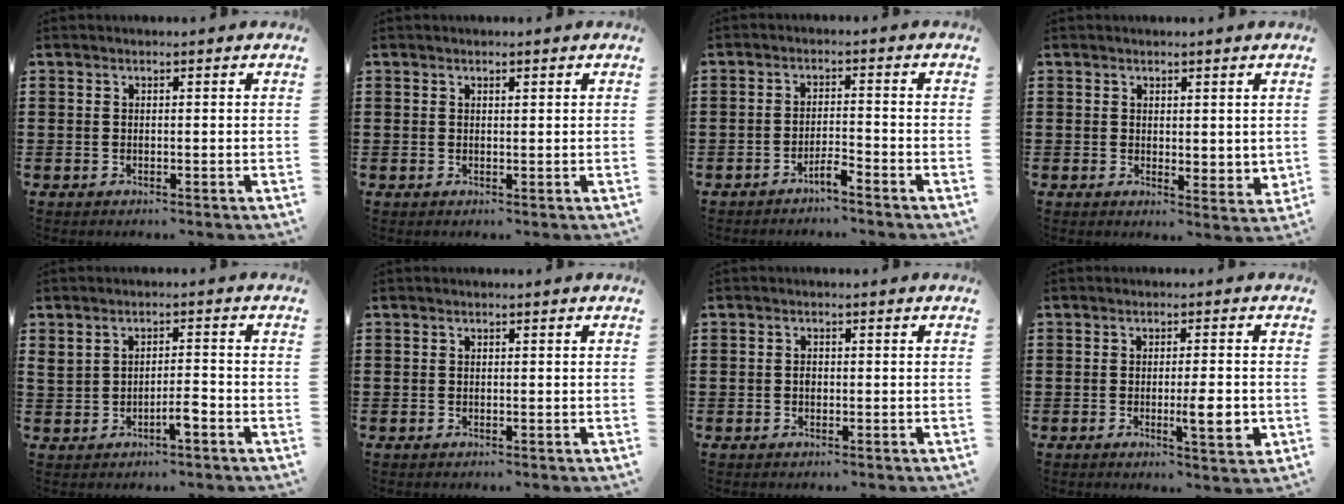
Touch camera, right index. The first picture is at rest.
{"total": 0.5, "force": [0.4, 0.2, 0.3], "torque": [-0.007, 0.001, 0.007]}
{"total": 2.9, "force": [-2.6, 0.0, 1.4], "torque": [-0.027, 0.003, -0.050]}
{"total": 2.2, "force": [1.8, 1.2, 0.5], "torque": [-0.007, 0.004, 0.033]}
{"total": 3.2, "force": [-1.2, 1.1, 2.8], "torque": [-0.050, 0.005, -0.024]}
{"total": 0.0}
{"total": 0.7, "force": [-0.1, 0.6, 0.4], "torque": [-0.011, 0.002, -0.002]}
{"total": 5.6, "force": [-1.2, 0.8, 5.4], "torque": [-0.071, -0.013, -0.021]}